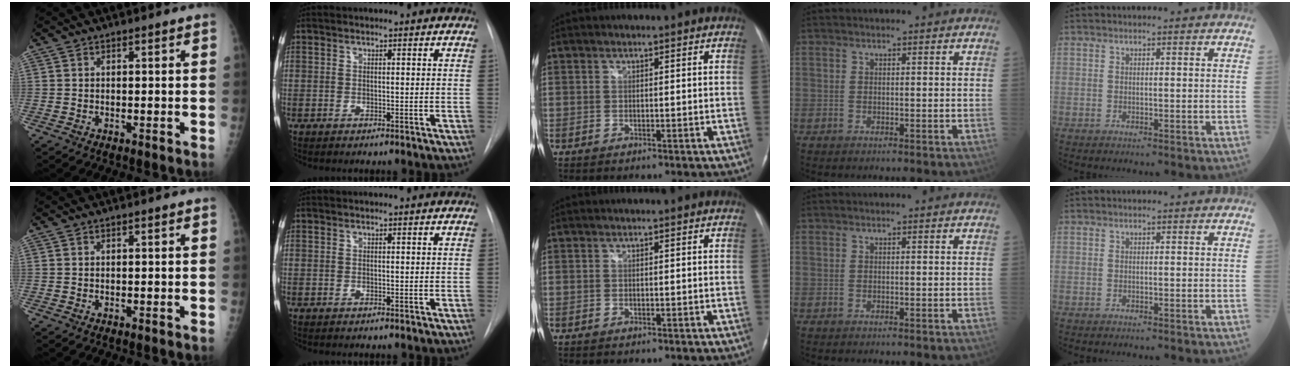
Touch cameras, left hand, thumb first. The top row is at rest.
{}